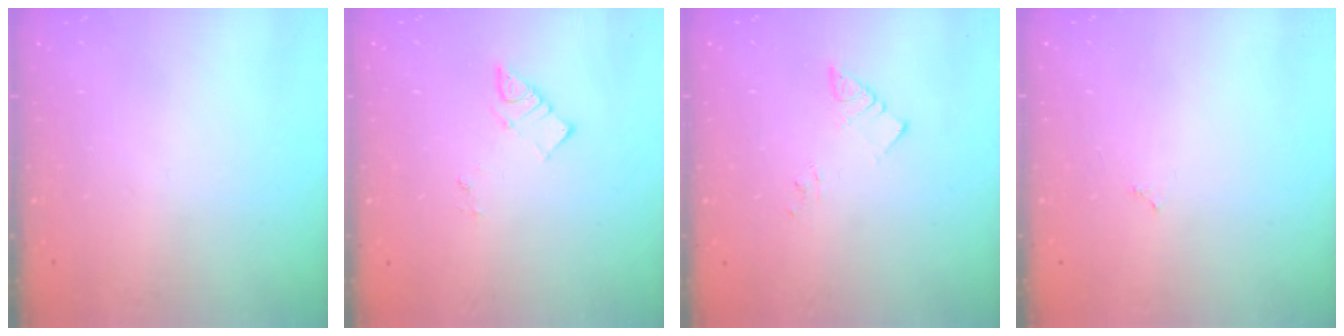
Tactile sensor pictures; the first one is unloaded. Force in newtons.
{"total": 3.6, "press": 3.6, "slide": 0.3}
{"total": 3.2, "press": 3.2, "slide": 0.4}
{"total": 1.8, "press": 1.8, "slide": 0.3}